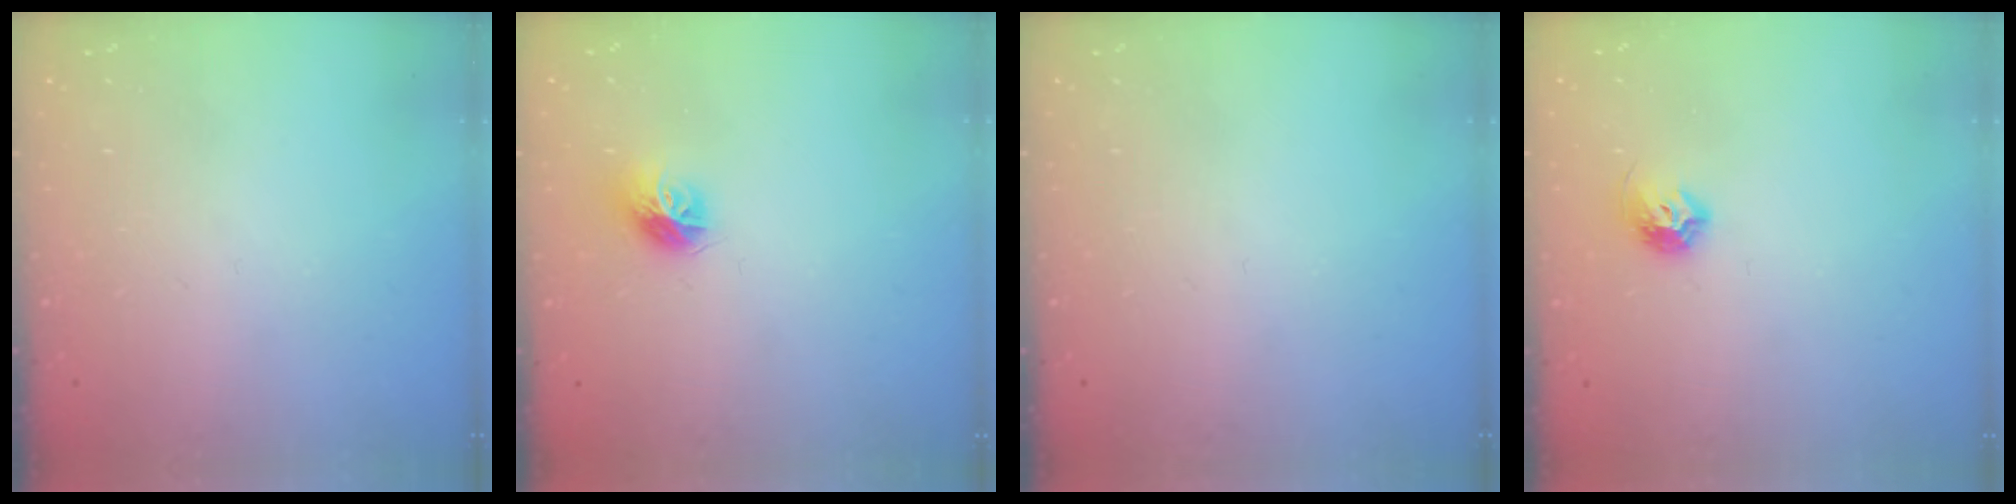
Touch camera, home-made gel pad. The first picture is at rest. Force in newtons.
{"total": 8.8, "press": 8.8, "slide": 0.4}
{"total": 0.0}
{"total": 7.0, "press": 7.0, "slide": 0.8}